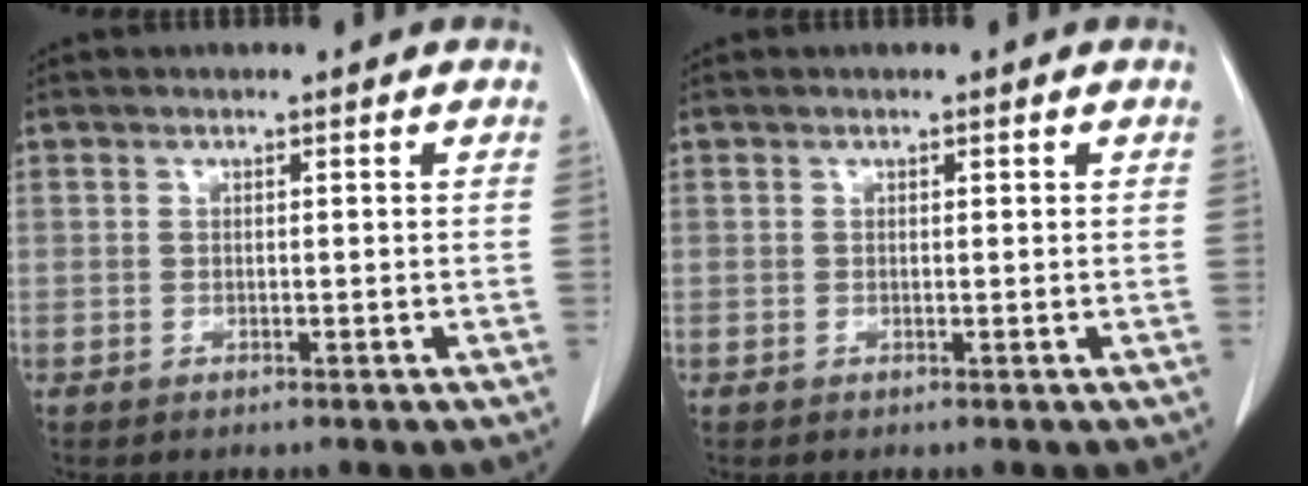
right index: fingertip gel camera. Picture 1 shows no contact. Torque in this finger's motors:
{"motor_torque": [0.05, -0.06, 0.06, 0.01]}